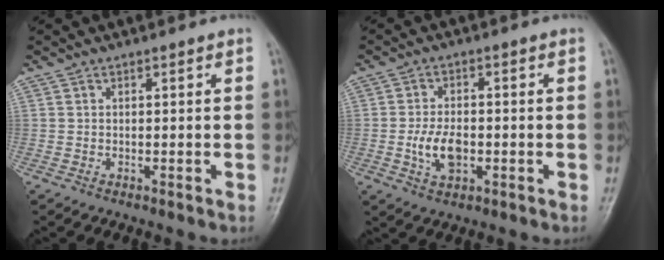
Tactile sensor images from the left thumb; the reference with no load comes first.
{"total": 6.3, "force": [-1.3, 3.7, 4.9], "torque": [-0.087, 0.004, -0.024]}